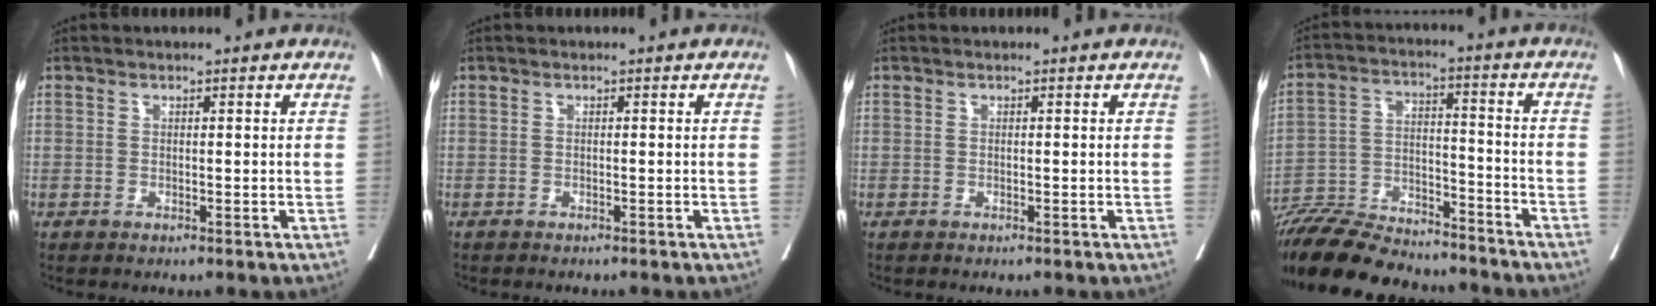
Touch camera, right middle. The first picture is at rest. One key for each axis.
{"total": 1.4, "fx": -1.2, "fy": 0.2, "fz": 0.5, "tx": -0.010, "ty": -0.002, "tz": -0.016}
{"total": 0.0}
{"total": 19.3, "fx": -17.5, "fy": 3.7, "fz": 7.0, "tx": -0.143, "ty": -0.011, "tz": -0.285}